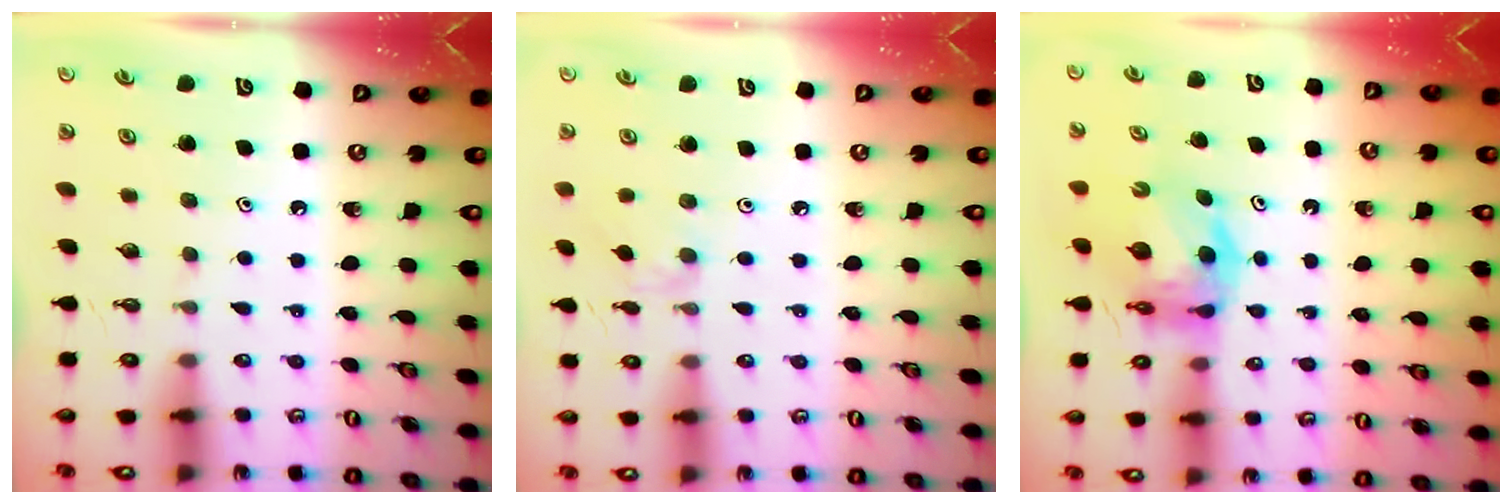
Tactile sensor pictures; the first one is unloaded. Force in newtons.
{"total": 1.4, "press": 1.4, "slide": 0.4}
{"total": 6.3, "press": 6.3, "slide": 0.7}